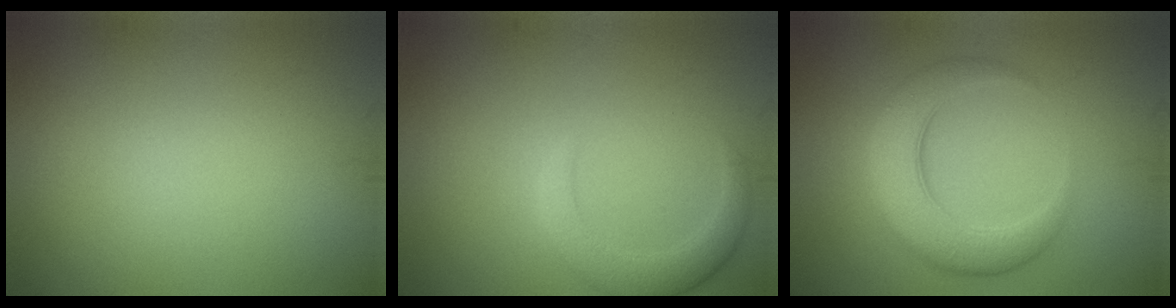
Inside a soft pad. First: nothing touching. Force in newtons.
{"total": 2.9, "press": 2.9, "slide": 0.4}
{"total": 5.8, "press": 5.8, "slide": 0.4}